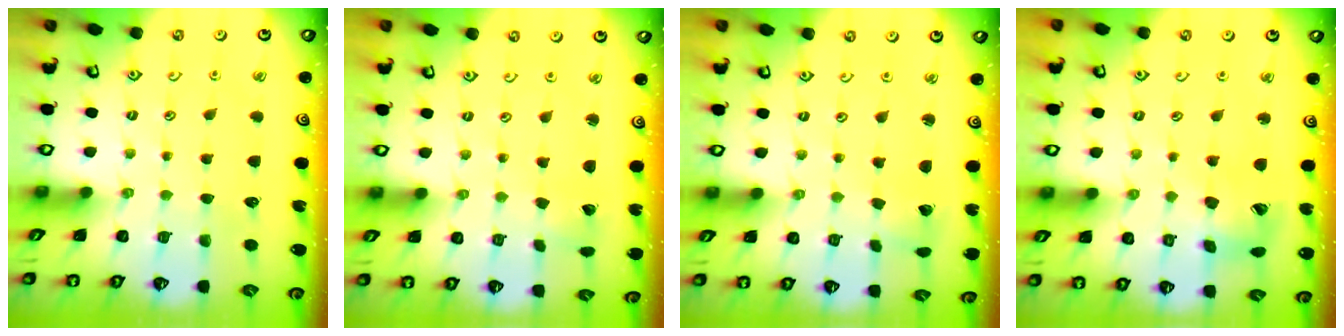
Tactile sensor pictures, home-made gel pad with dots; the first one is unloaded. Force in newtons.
{"total": 1.6, "press": 1.6, "slide": 0.1}
{"total": 2.9, "press": 2.9, "slide": 0.1}
{"total": 13.0, "press": 12.9, "slide": 1.7}